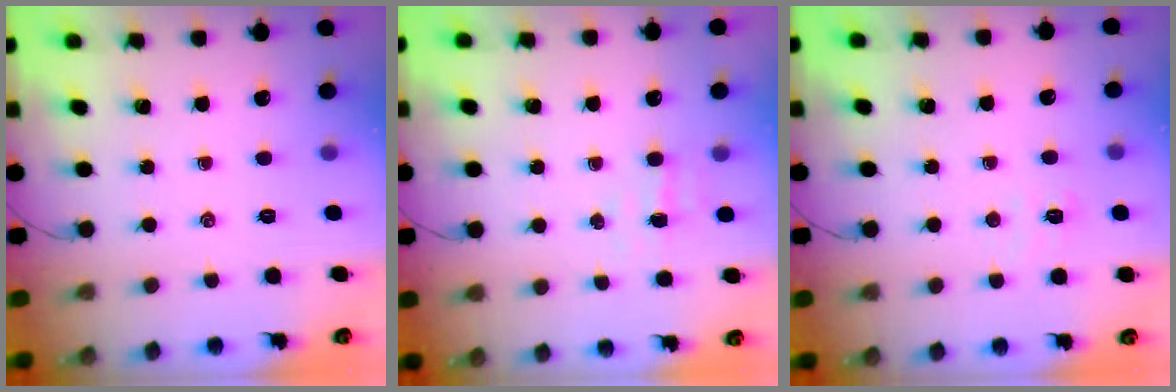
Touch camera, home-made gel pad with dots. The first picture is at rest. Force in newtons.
{"total": 4.0, "press": 3.9, "slide": 1.1}
{"total": 5.1, "press": 4.9, "slide": 1.4}